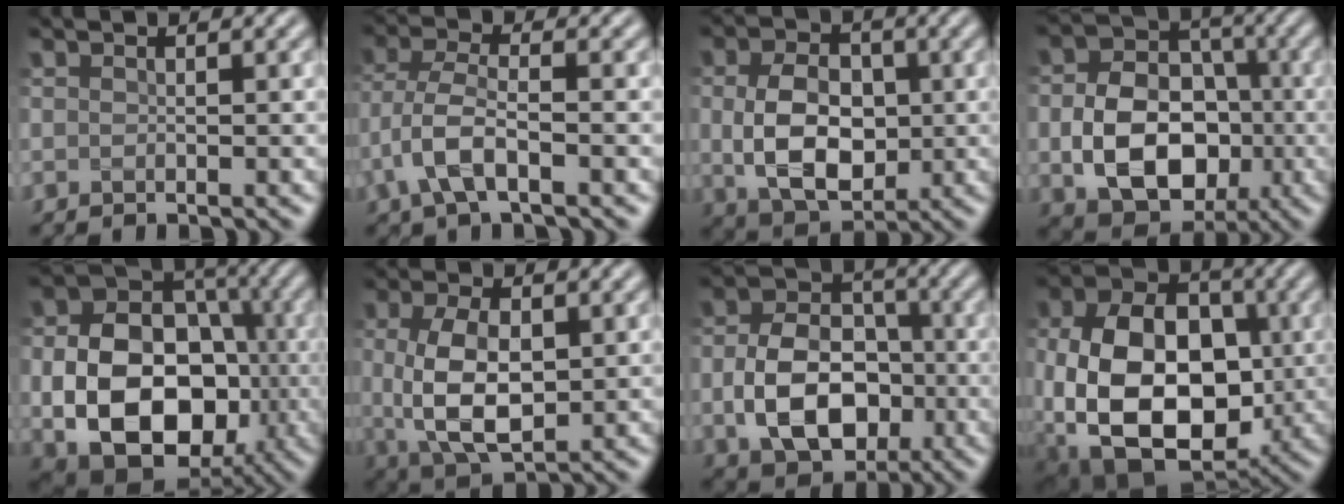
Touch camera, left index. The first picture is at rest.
{"total": 4.5, "force": [-1.6, 1.9, 3.7], "torque": [-0.086, 0.007, -0.039]}
{"total": 7.0, "force": [0.2, 4.8, 5.0], "torque": [-0.100, -0.001, 0.003]}
{"total": 9.0, "force": [-1.8, 6.8, 5.6], "torque": [-0.096, -0.003, -0.029]}
{"total": 13.0, "force": [-2.5, 9.6, 8.4], "torque": [-0.135, -0.017, -0.047]}
{"total": 6.8, "force": [0.6, 3.6, 5.7], "torque": [-0.122, 0.001, 0.012]}
{"total": 8.2, "force": [-1.6, 5.9, 5.5], "torque": [-0.102, -0.002, -0.026]}
{"total": 15.4, "force": [-1.2, 10.9, 10.9], "torque": [-0.187, -0.011, -0.013]}